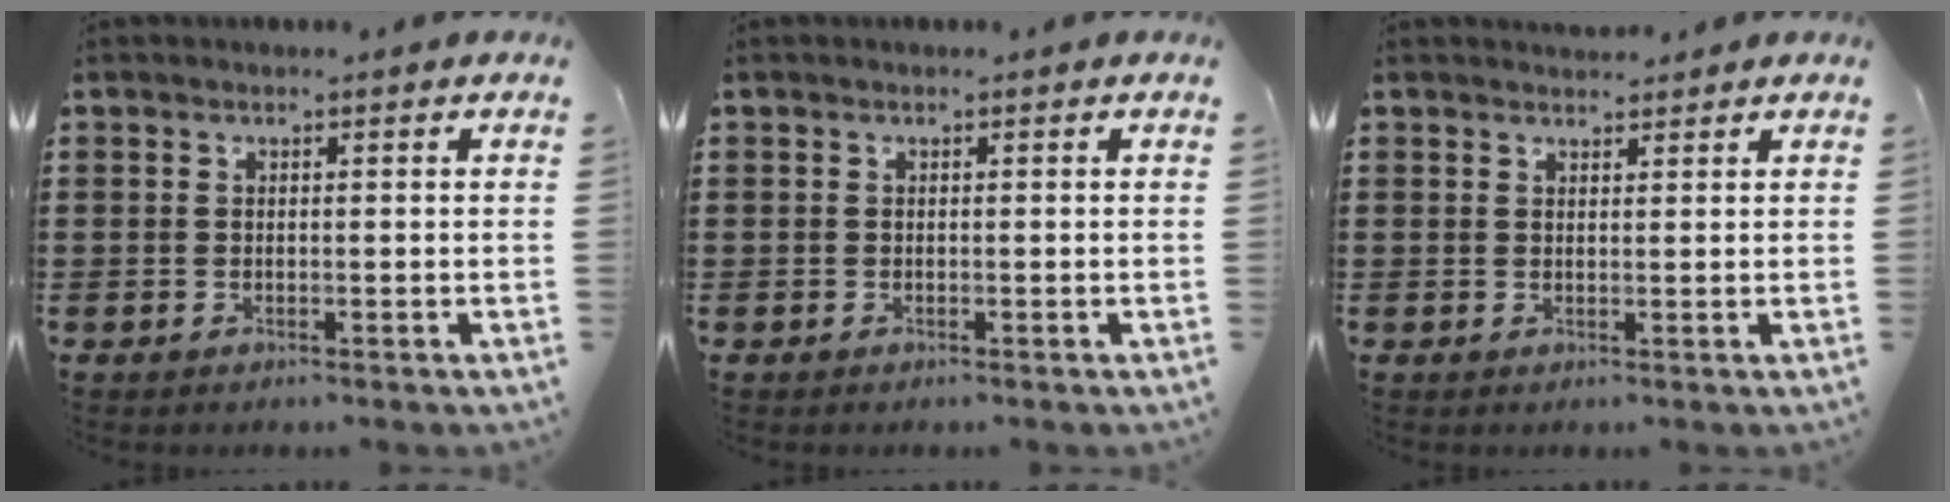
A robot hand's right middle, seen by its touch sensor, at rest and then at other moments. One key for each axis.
{"total": 0.0}
{"total": 1.5, "fx": 1.5, "fy": 0.3, "fz": 0.0, "tx": -0.002, "ty": 0.003, "tz": 0.029}